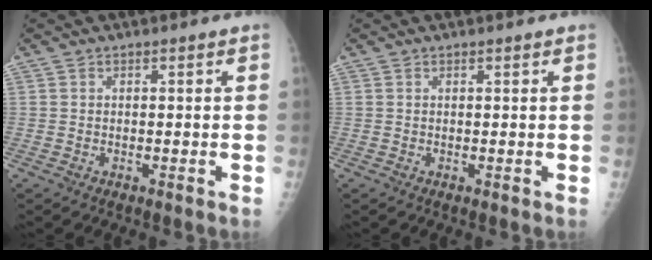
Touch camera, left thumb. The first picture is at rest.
{"total": 0.6, "force": [0.5, 0.0, 0.3], "torque": [-0.008, -0.001, 0.010]}